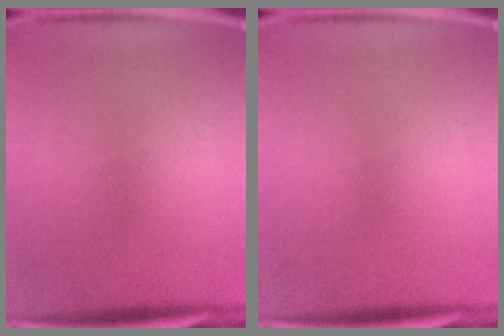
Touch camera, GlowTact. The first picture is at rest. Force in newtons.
{"total": 0.0}